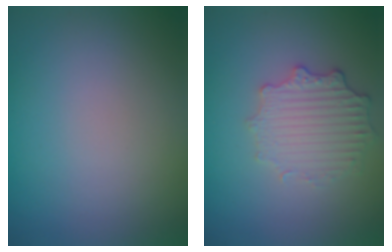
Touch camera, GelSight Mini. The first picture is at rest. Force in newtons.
{"total": 3.3, "press": 2.8, "slide": 1.7}